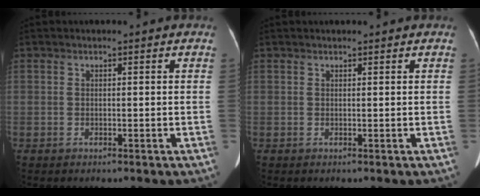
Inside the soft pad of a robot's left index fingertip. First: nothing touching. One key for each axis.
{"total": 2.2, "fx": 2.0, "fy": 0.2, "fz": 0.9, "tx": -0.010, "ty": 0.014, "tz": 0.023}